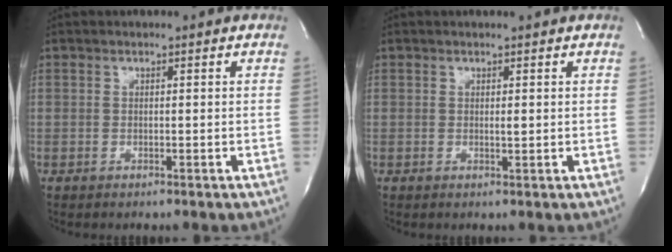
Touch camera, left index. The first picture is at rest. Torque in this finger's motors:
{"motor_torque": [0.11, 0.02, -0.01, 0.00]}